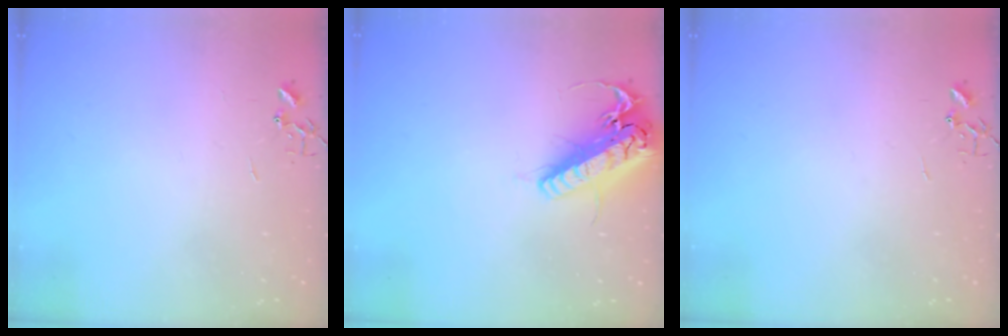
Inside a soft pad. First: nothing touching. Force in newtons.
{"total": 21.0, "press": 20.7, "slide": 3.7}
{"total": 0.0}